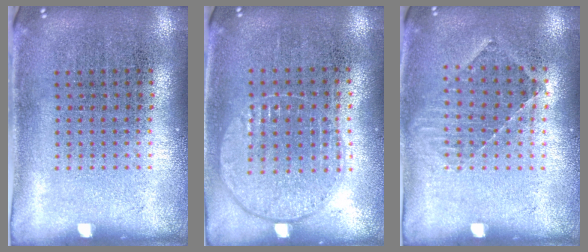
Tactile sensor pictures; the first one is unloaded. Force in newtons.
{"total": 1.0, "press": 0.9, "slide": 0.3}
{"total": 1.0, "press": 0.9, "slide": 0.2}